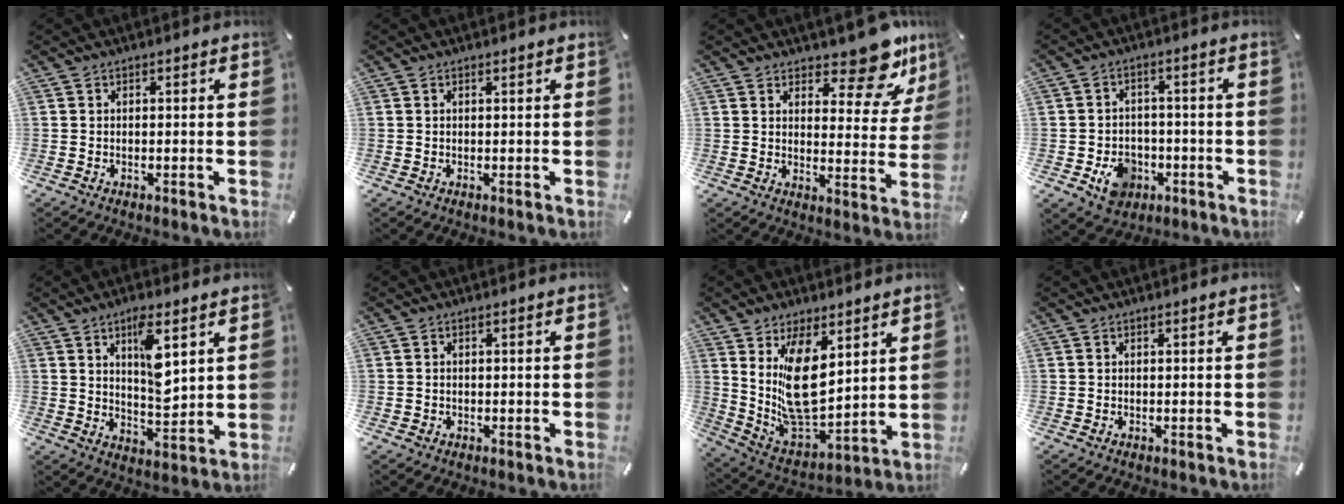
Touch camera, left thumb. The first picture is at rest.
{"total": 0.0}
{"total": 12.4, "force": [9.6, 4.9, 6.1], "torque": [-0.056, -0.086, 0.164]}
{"total": 7.9, "force": [-2.9, 6.5, 3.4], "torque": [-0.059, 0.017, -0.050]}
{"total": 9.8, "force": [4.8, 3.7, 7.6], "torque": [-0.114, -0.030, 0.076]}
{"total": 0.7, "force": [-0.3, 0.7, 0.0], "torque": [-0.002, 0.004, -0.008]}
{"total": 15.1, "force": [6.6, 9.2, 10.0], "torque": [-0.204, -0.049, 0.132]}
{"total": 0.0}